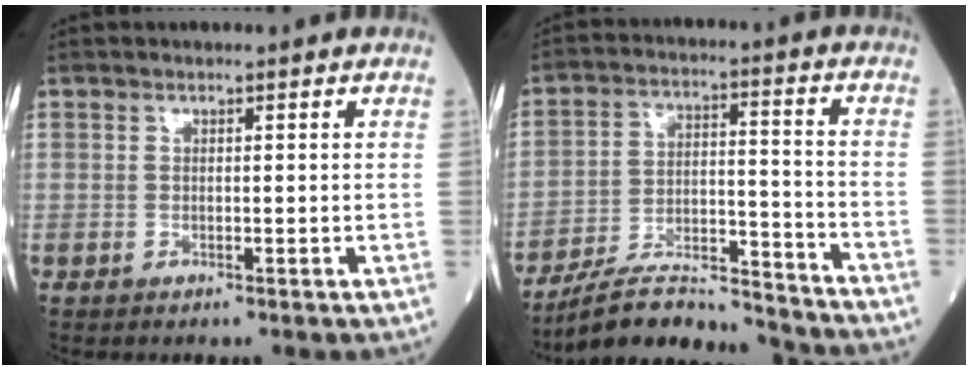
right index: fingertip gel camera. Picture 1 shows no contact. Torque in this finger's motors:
{"motor_torque": [0.18, -0.38, 0.20, 0.02]}